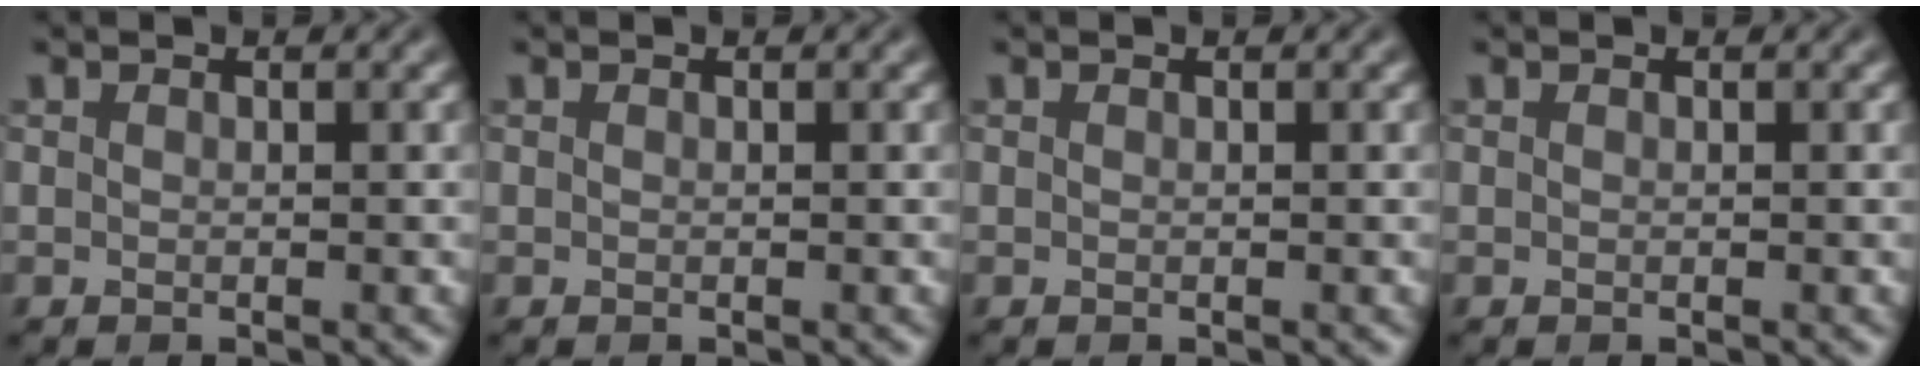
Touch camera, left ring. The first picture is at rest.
{"total": 0.0}
{"total": 0.0}
{"total": 0.0}